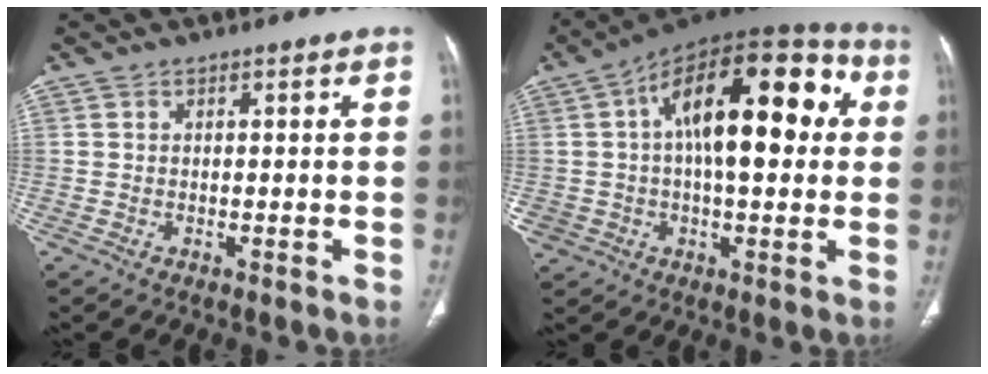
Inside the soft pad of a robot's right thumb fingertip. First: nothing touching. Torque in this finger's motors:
{"motor_torque": [-0.71, 2.35, 2.55, 0.21, 0.79]}